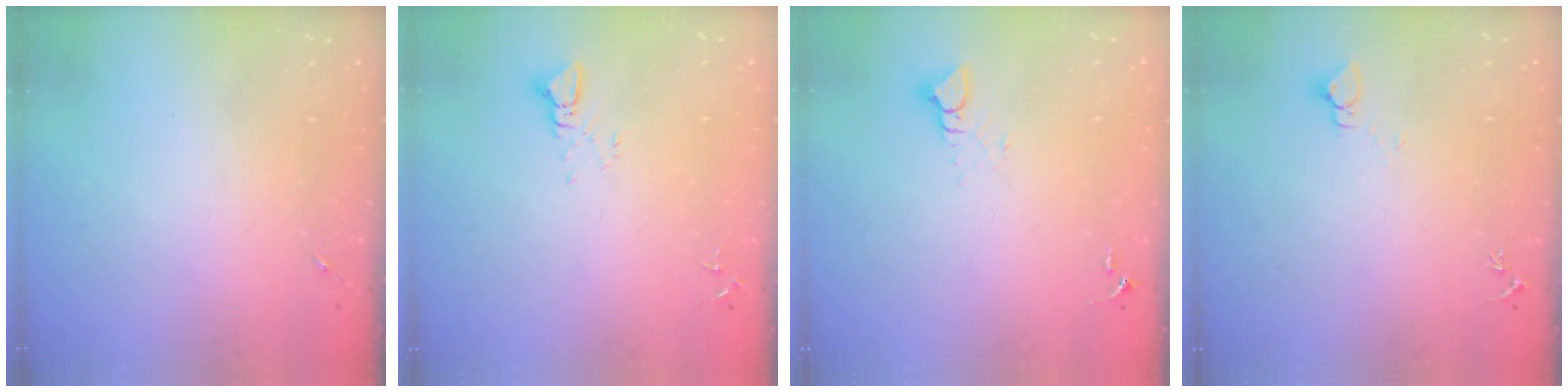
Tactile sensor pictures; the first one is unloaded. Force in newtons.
{"total": 2.5, "press": 2.5, "slide": 0.1}
{"total": 3.5, "press": 3.5, "slide": 0.2}
{"total": 2.7, "press": 2.7, "slide": 0.1}